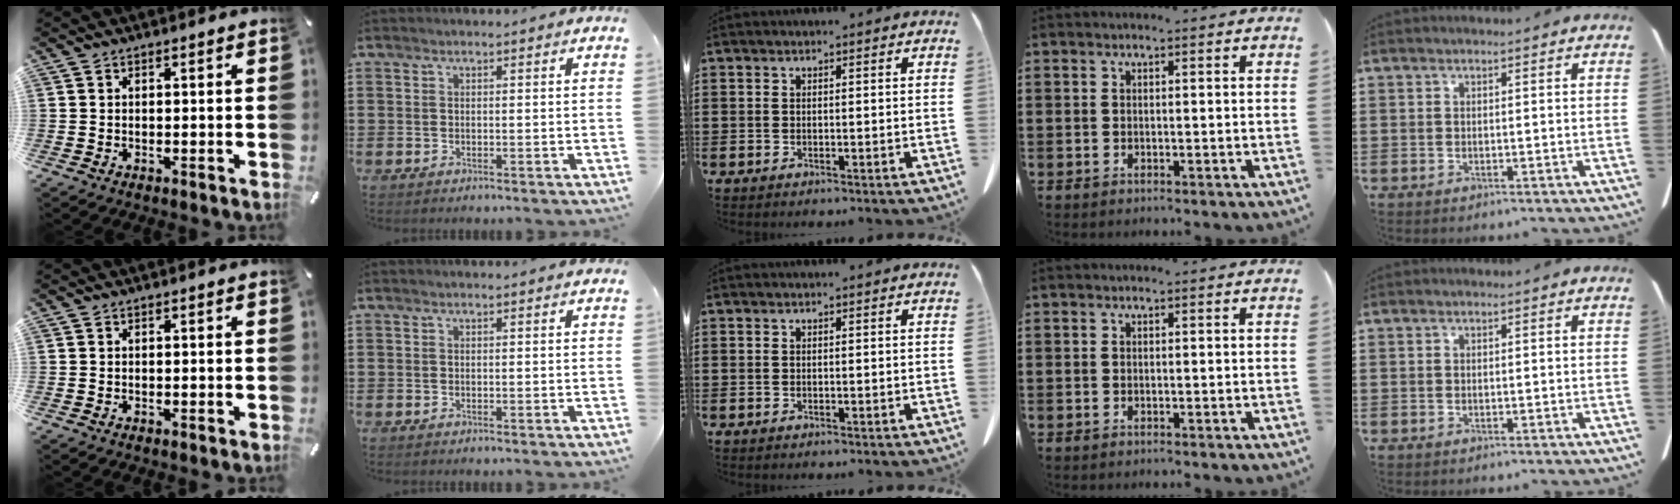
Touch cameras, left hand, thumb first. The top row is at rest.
{}